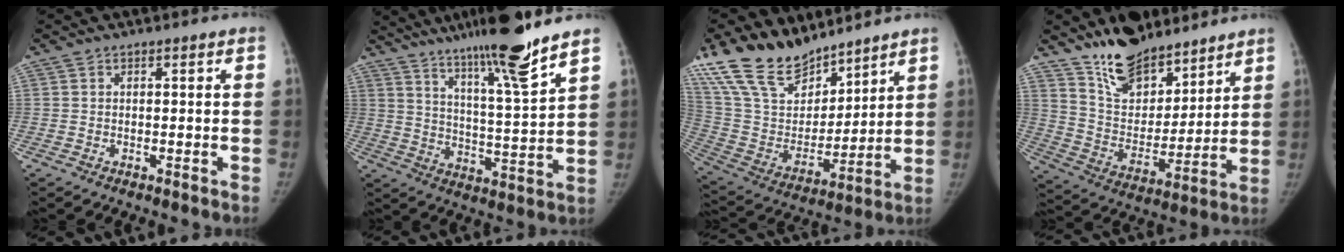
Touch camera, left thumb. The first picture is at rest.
{"total": 15.7, "force": [12.1, 0.0, 10.0], "torque": [-0.147, -0.065, 0.199]}
{"total": 21.7, "force": [17.1, 9.7, 9.1], "torque": [-0.150, -0.059, 0.334]}
{"total": 16.8, "force": [13.1, 7.7, 7.1], "torque": [-0.067, -0.082, 0.230]}